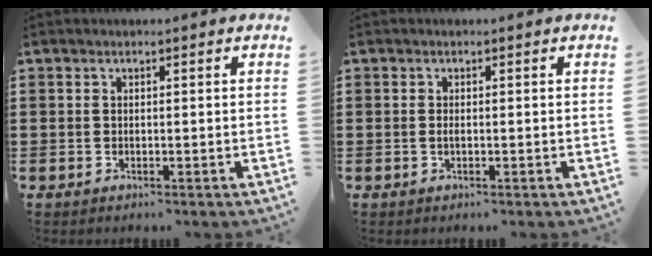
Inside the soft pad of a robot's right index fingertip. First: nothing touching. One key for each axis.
{"total": 0.7, "fx": -0.2, "fy": 0.1, "fz": 0.7, "tx": -0.013, "ty": -0.004, "tz": -0.002}